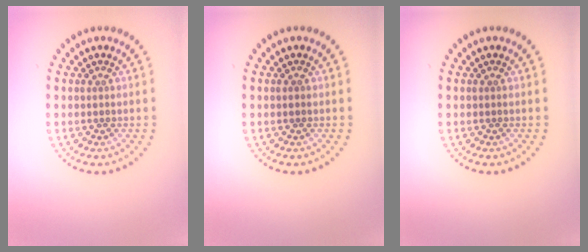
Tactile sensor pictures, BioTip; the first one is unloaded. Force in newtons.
{"total": 0.5, "press": 0.5, "slide": 0.0}
{"total": 0.0}